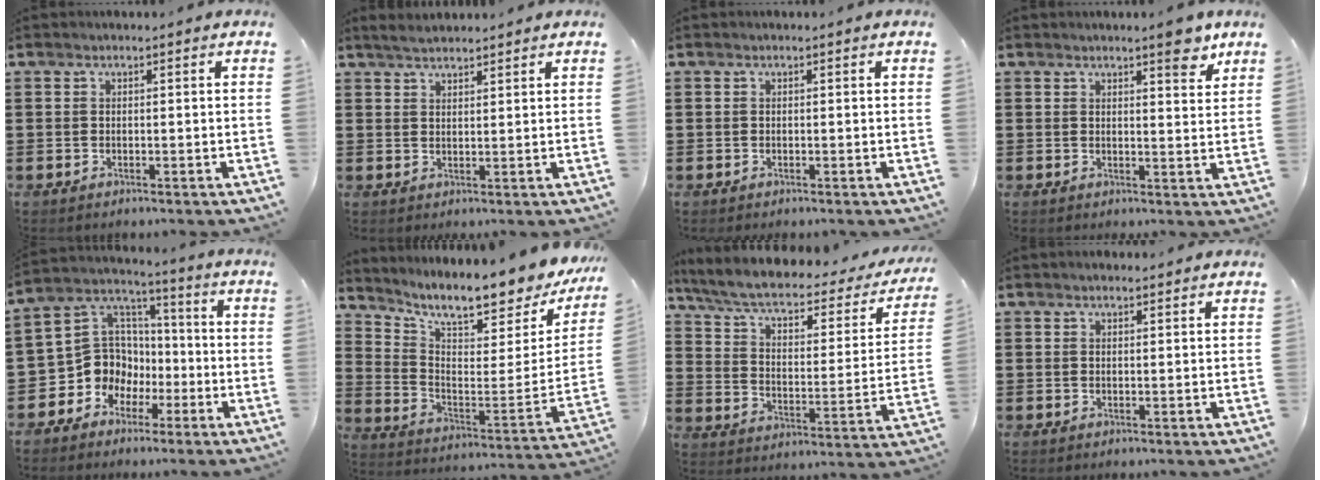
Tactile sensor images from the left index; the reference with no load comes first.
{"total": 2.4, "force": [2.2, 0.4, 0.7], "torque": [-0.020, 0.005, 0.043]}
{"total": 0.0}
{"total": 5.0, "force": [3.9, 1.0, 3.0], "torque": [-0.035, -0.016, 0.062]}
{"total": 9.9, "force": [-3.0, 9.0, 2.6], "torque": [-0.099, 0.002, -0.055]}
{"total": 9.1, "force": [7.7, 0.5, 4.8], "torque": [-0.103, -0.073, 0.121]}
{"total": 6.1, "force": [4.5, 1.4, 3.8], "torque": [-0.094, -0.032, 0.073]}
{"total": 0.9, "force": [0.8, 0.2, 0.4], "torque": [-0.007, 0.002, 0.016]}